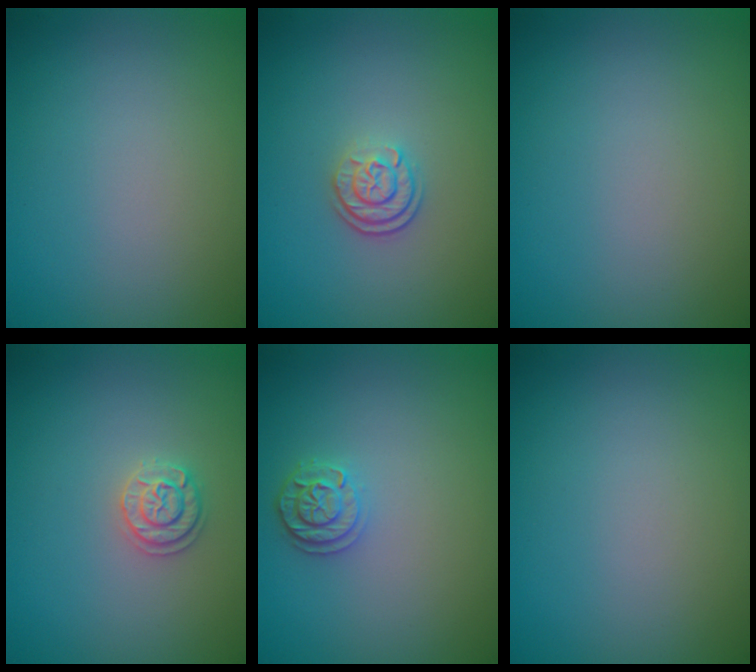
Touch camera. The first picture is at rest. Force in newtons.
{"total": 2.3, "press": 1.9, "slide": 1.4}
{"total": 0.0}
{"total": 1.8, "press": 1.7, "slide": 0.3}
{"total": 2.0, "press": 1.9, "slide": 0.5}
{"total": 0.0}